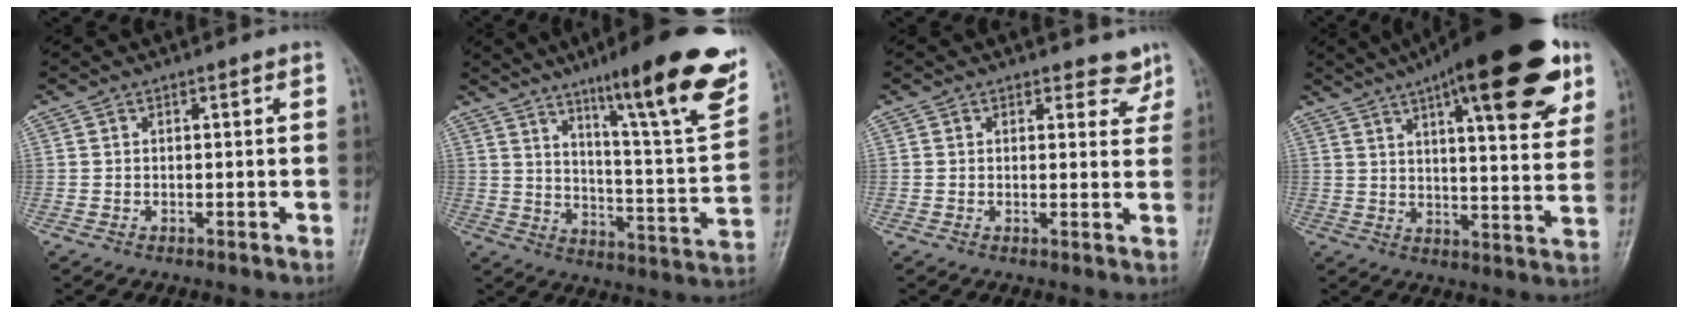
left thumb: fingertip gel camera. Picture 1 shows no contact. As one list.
[{"total": 23.3, "force": [13.9, 3.5, 18.4], "torque": [-0.234, -0.056, 0.209]}, {"total": 3.9, "force": [3.3, 2.0, 0.6], "torque": [0.020, -0.024, 0.028]}, {"total": 24.8, "force": [13.5, 7.3, 19.5], "torque": [-0.255, -0.023, 0.191]}]